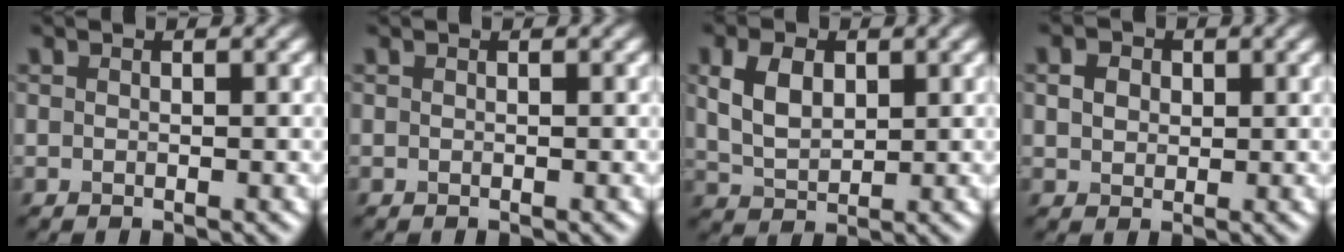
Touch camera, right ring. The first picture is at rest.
{"total": 0.0}
{"total": 4.2, "force": [1.3, 2.7, 3.0], "torque": [-0.068, 0.003, 0.027]}
{"total": 2.1, "force": [0.6, 1.7, 1.1], "torque": [-0.020, -0.003, 0.009]}